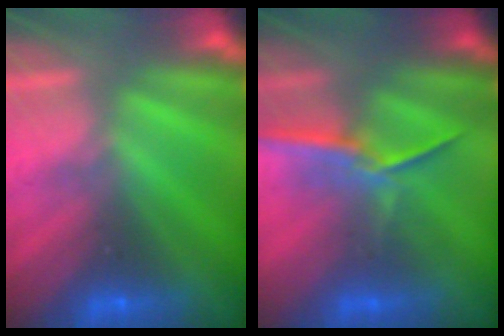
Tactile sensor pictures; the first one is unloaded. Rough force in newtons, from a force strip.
{"total": 1.2}